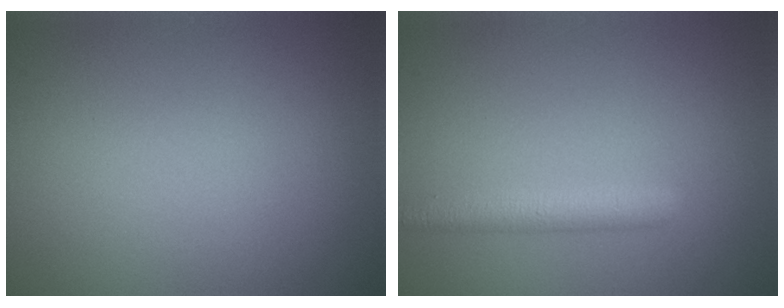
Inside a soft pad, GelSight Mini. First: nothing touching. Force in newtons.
{"total": 2.6, "press": 2.6, "slide": 0.1}